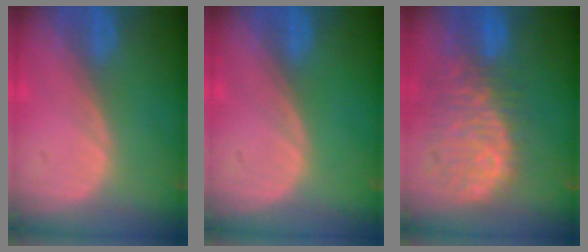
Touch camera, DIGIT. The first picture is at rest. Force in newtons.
{"total": 0.0}
{"total": 11.4, "press": 9.7, "slide": 5.9}